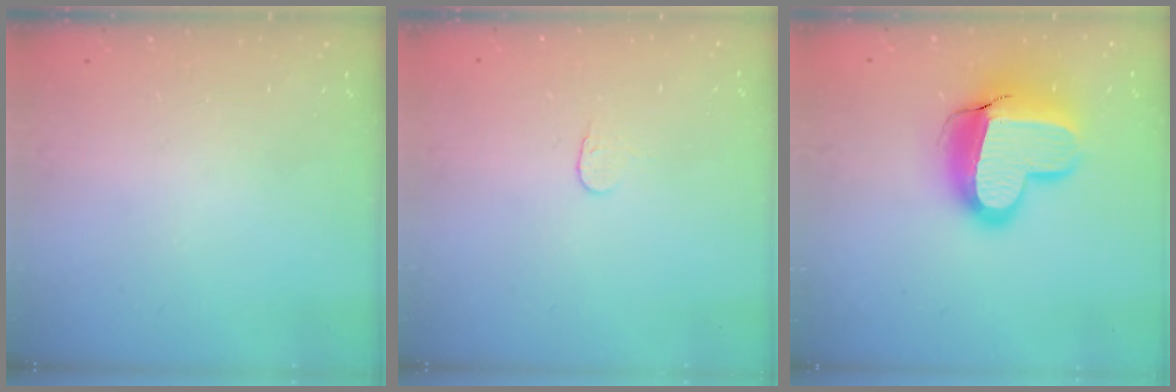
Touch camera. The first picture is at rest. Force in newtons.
{"total": 3.7, "press": 3.7, "slide": 0.3}
{"total": 19.2, "press": 19.2, "slide": 1.5}